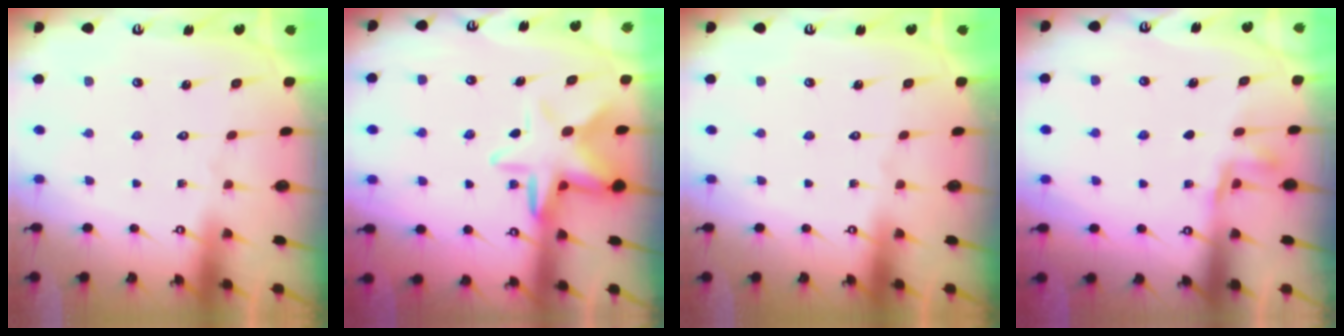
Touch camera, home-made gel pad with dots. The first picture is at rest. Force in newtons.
{"total": 10.2, "press": 10.0, "slide": 2.2}
{"total": 0.0}
{"total": 3.1, "press": 3.0, "slide": 0.7}